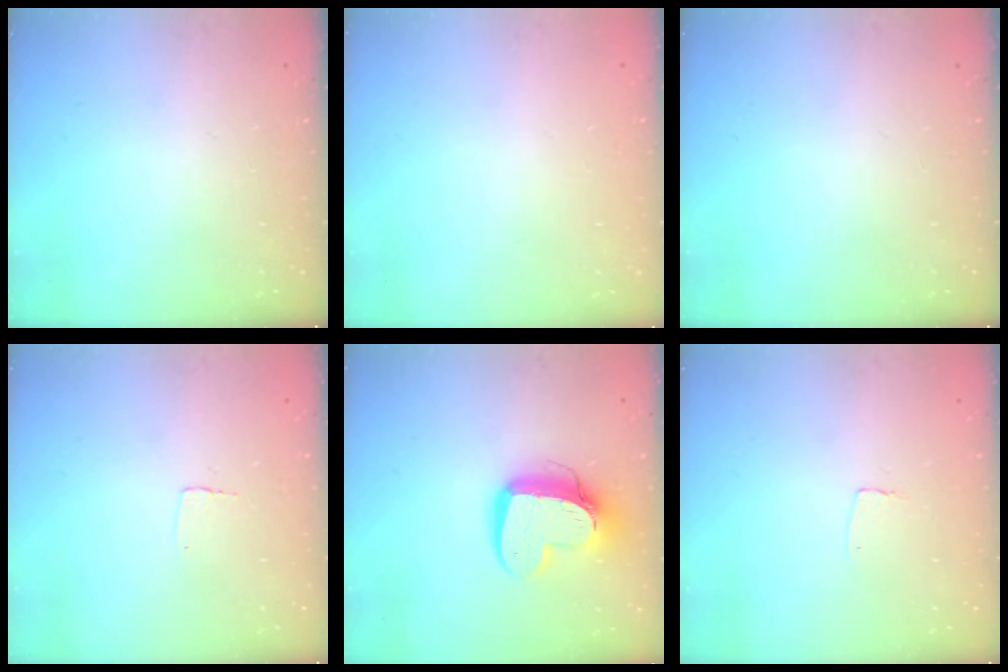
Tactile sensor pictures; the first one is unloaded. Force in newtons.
{"total": 0.0}
{"total": 0.0}
{"total": 2.3, "press": 2.3, "slide": 0.1}
{"total": 13.7, "press": 13.7, "slide": 1.3}
{"total": 3.5, "press": 3.5, "slide": 0.3}